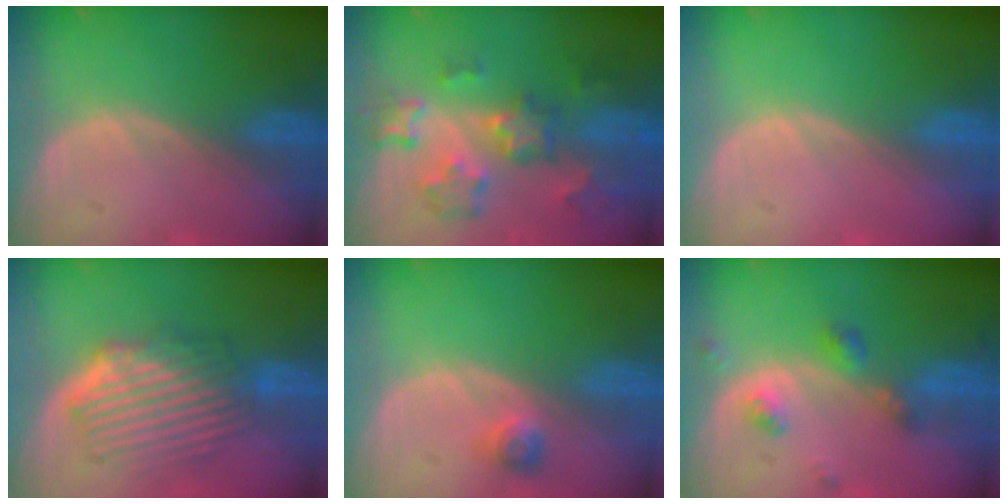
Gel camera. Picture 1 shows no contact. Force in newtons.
{"total": 9.2, "press": 8.1, "slide": 4.5}
{"total": 0.0}
{"total": 9.1, "press": 8.2, "slide": 4.0}
{"total": 2.2, "press": 2.1, "slide": 0.8}
{"total": 4.8, "press": 4.3, "slide": 2.1}